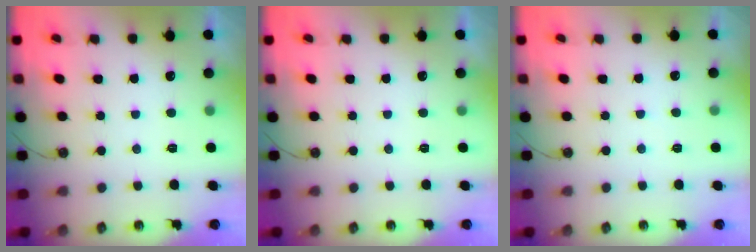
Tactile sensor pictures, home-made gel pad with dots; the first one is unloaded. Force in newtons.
{"total": 0.0}
{"total": 2.0, "press": 2.0, "slide": 0.4}